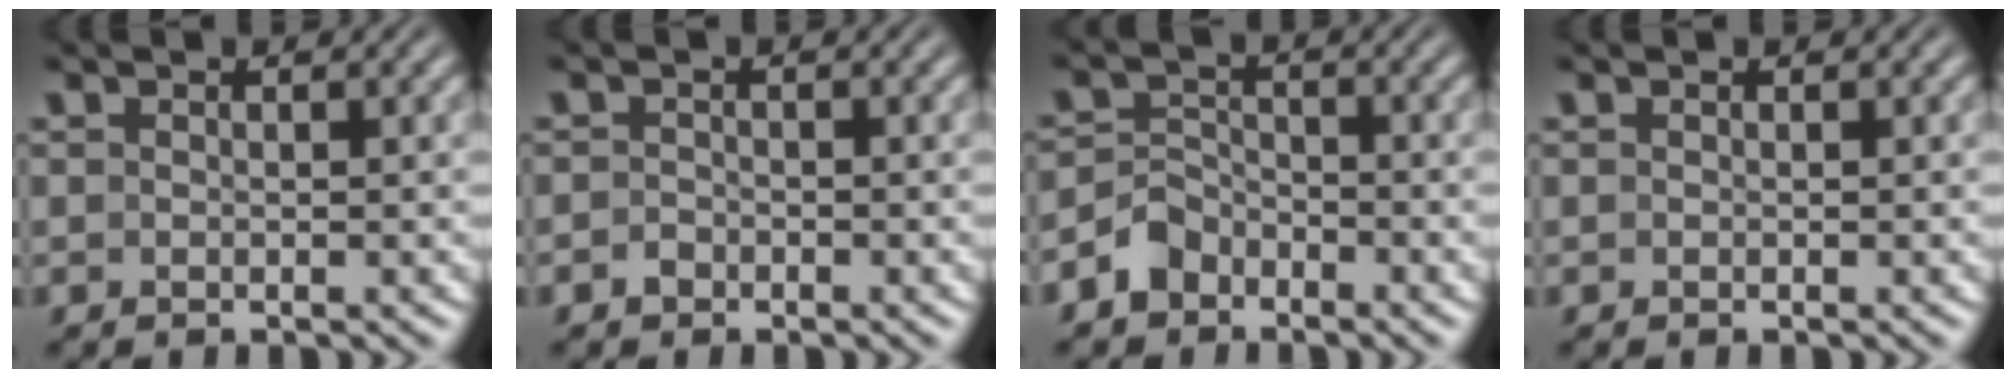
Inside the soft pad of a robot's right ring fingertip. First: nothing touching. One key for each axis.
{"total": 1.1, "fx": -1.0, "fy": 0.4, "fz": -0.1, "tx": -0.003, "ty": -0.011, "tz": -0.012}
{"total": 4.0, "fx": -3.0, "fy": 2.4, "fz": 0.9, "tx": -0.018, "ty": -0.012, "tz": -0.048}
{"total": 0.0}